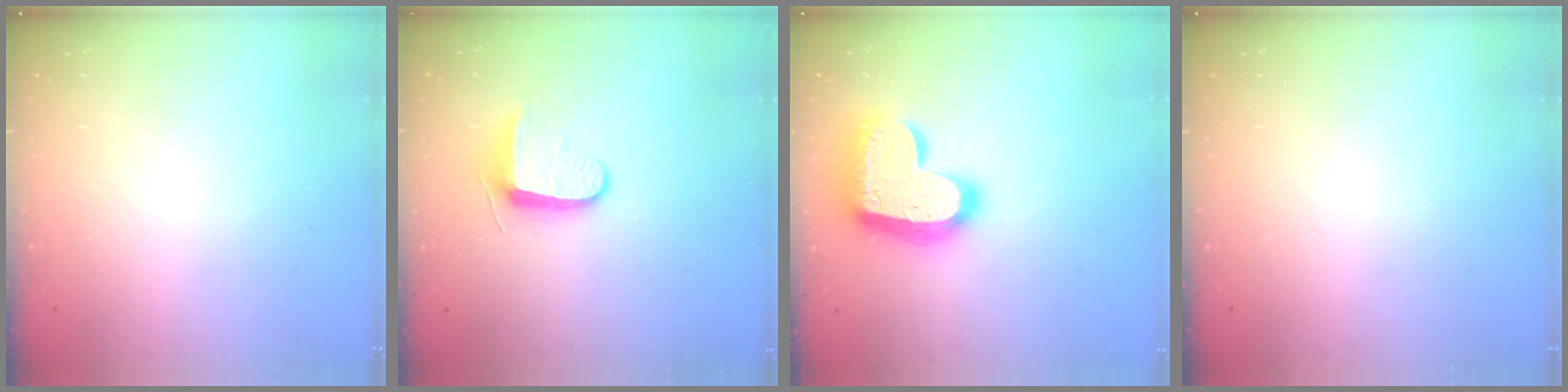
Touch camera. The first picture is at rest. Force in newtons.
{"total": 8.7, "press": 8.6, "slide": 1.4}
{"total": 22.2, "press": 22.1, "slide": 1.5}
{"total": 0.0}